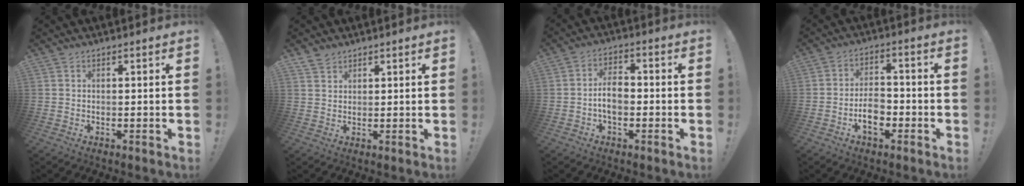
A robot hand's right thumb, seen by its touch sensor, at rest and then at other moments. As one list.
[{"total": 2.6, "force": [2.3, 1.2, 0.4], "torque": [-0.010, -0.013, 0.044]}, {"total": 7.1, "force": [-1.7, 4.2, 5.5], "torque": [-0.098, 0.009, -0.034]}, {"total": 7.7, "force": [-3.1, 4.9, 5.0], "torque": [-0.078, 0.011, -0.055]}]